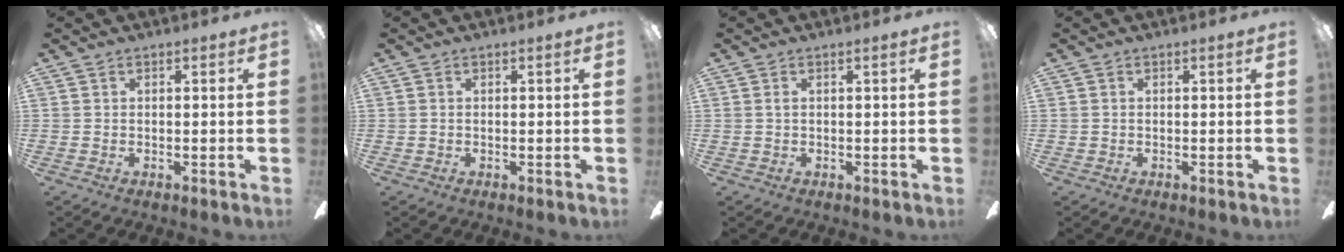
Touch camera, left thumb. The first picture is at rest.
{"total": 0.0}
{"total": 1.1, "force": [0.1, 0.1, 1.1], "torque": [-0.020, 0.000, 0.002]}
{"total": 0.0}